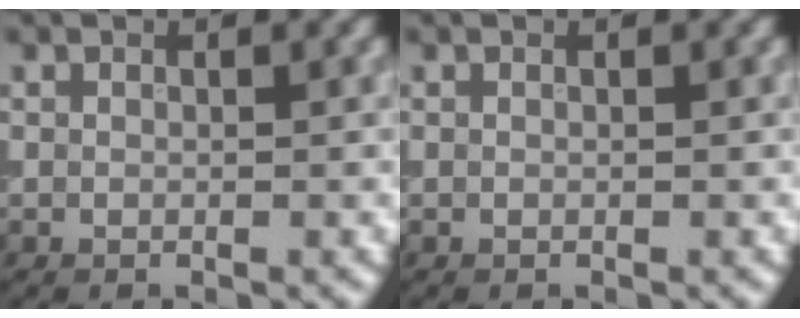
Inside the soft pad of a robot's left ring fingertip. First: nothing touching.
{"total": 0.0}